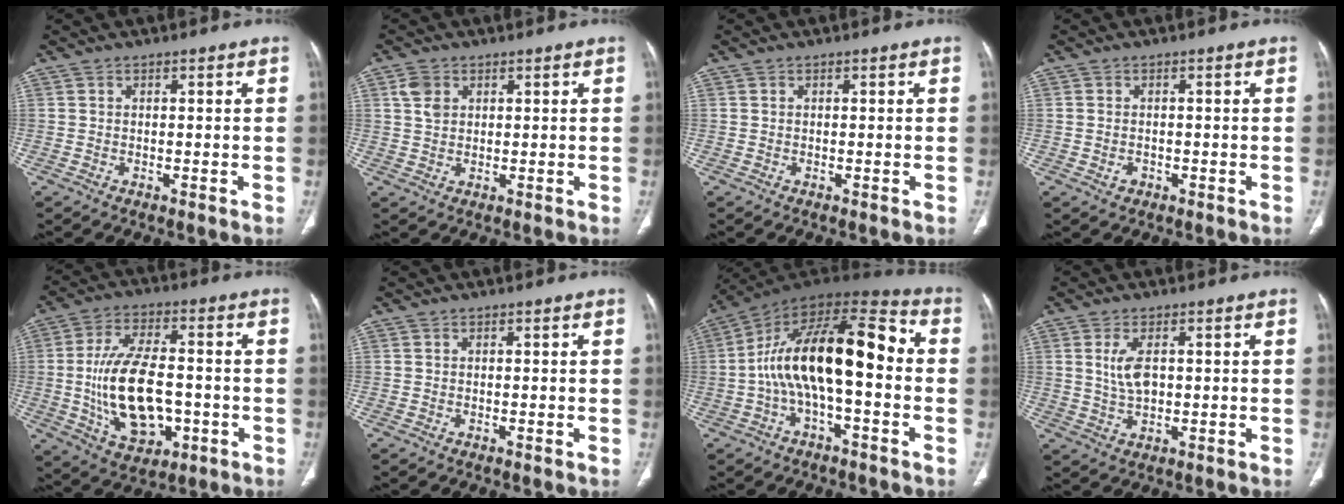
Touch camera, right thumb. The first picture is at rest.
{"total": 3.6, "force": [1.4, 2.7, 1.9], "torque": [-0.028, 0.000, 0.031]}
{"total": 0.0}
{"total": 1.4, "force": [-0.5, 1.2, 0.7], "torque": [-0.012, 0.006, -0.003]}
{"total": 17.1, "force": [-2.3, 9.4, 14.1], "torque": [-0.248, 0.008, -0.026]}
{"total": 0.0}
{"total": 19.4, "force": [-1.1, 8.3, 17.5], "torque": [-0.284, 0.059, -0.025]}
{"total": 5.1, "force": [1.0, 2.6, 4.2], "torque": [-0.088, -0.004, 0.025]}